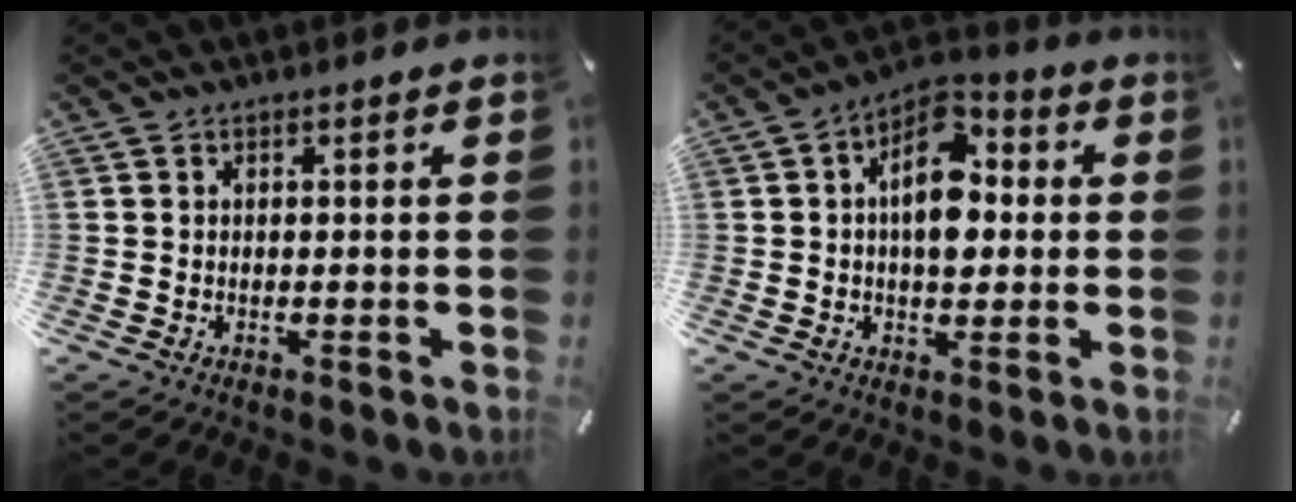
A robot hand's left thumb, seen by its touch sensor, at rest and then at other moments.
{"total": 11.7, "force": [1.3, 7.6, 8.7], "torque": [-0.122, -0.006, 0.022]}